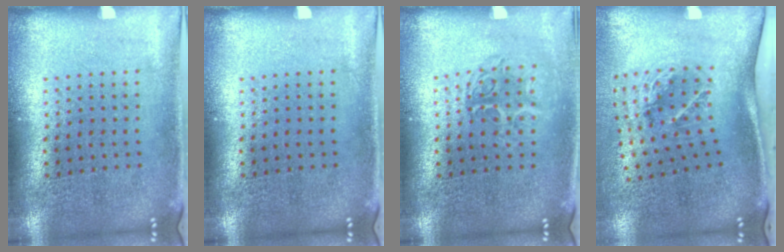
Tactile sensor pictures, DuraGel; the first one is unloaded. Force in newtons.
{"total": 0.0}
{"total": 1.2, "press": 1.1, "slide": 0.6}
{"total": 2.1, "press": 1.3, "slide": 1.7}